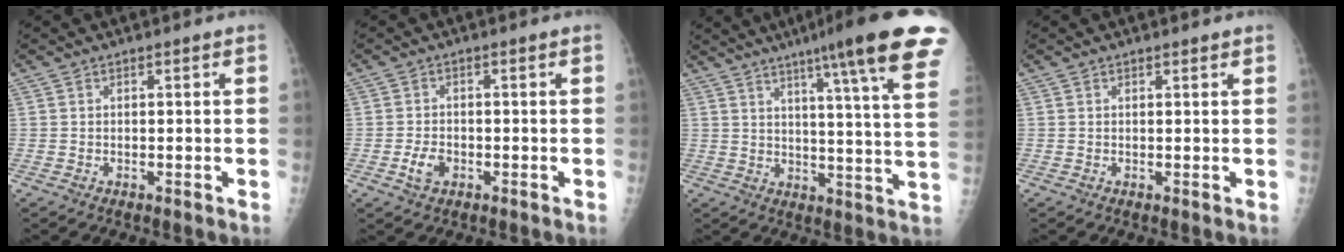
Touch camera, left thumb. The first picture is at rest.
{"total": 3.3, "force": [-1.2, 2.2, 2.1], "torque": [-0.039, 0.004, -0.021]}
{"total": 21.2, "force": [14.0, 0.7, 15.9], "torque": [-0.204, -0.060, 0.174]}
{"total": 0.7, "force": [0.6, 0.2, 0.2], "torque": [-0.004, -0.004, 0.008]}